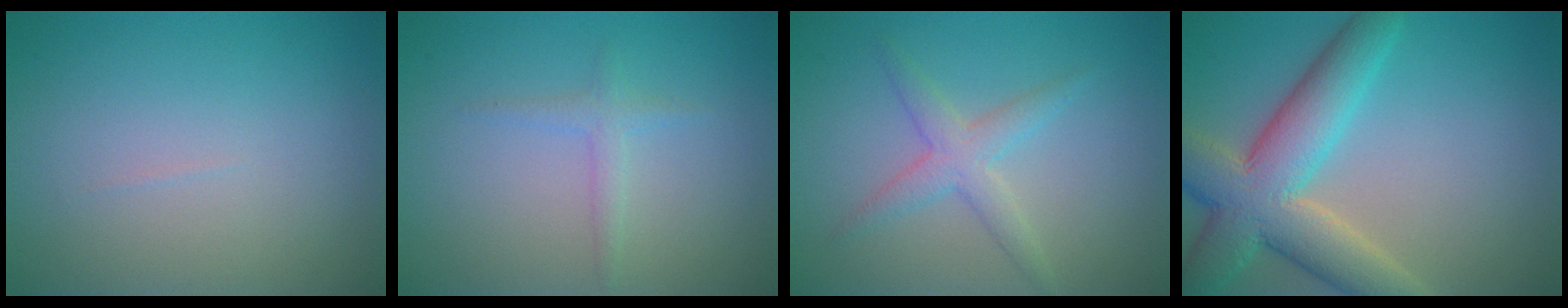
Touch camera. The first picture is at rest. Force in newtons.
{"total": 1.3, "press": 1.3, "slide": 0.0}
{"total": 2.6, "press": 2.6, "slide": 0.1}
{"total": 8.6, "press": 8.6, "slide": 0.5}